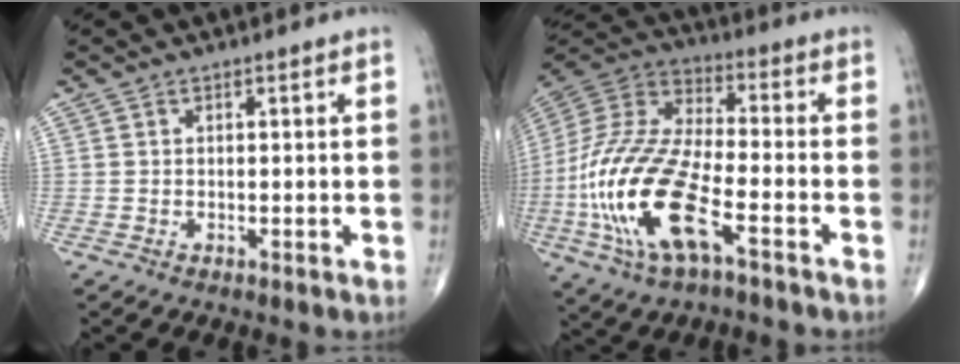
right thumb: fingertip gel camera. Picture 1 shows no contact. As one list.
[{"total": 22.4, "force": [-7.7, 8.6, 19.1], "torque": [-0.435, 0.015, -0.143]}]